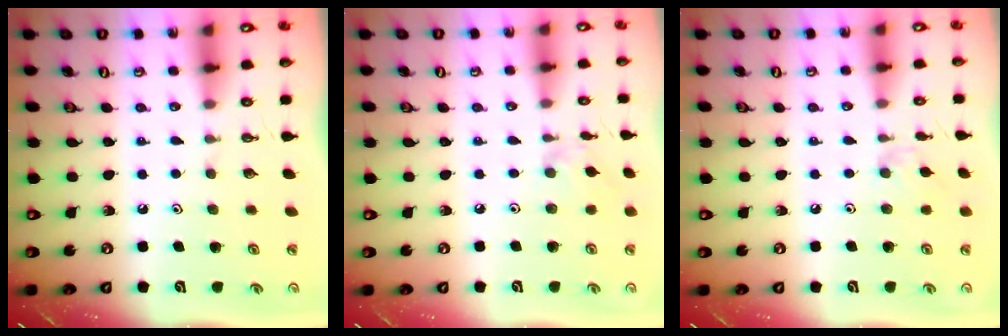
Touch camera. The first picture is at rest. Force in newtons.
{"total": 2.8, "press": 2.7, "slide": 0.6}
{"total": 5.9, "press": 5.9, "slide": 0.6}